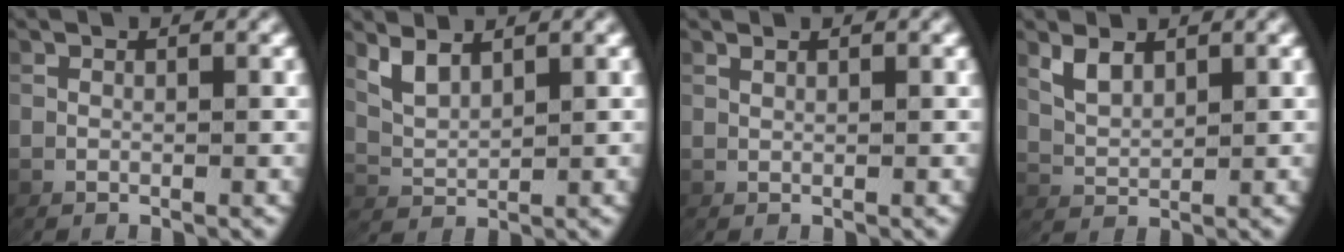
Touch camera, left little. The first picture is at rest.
{"total": 2.3, "force": [1.7, 0.7, 1.4], "torque": [-0.039, -0.003, 0.041]}
{"total": 0.9, "force": [0.6, -0.7, 0.0], "torque": [0.000, 0.001, 0.016]}
{"total": 1.9, "force": [1.5, 0.4, 1.2], "torque": [-0.035, -0.005, 0.038]}